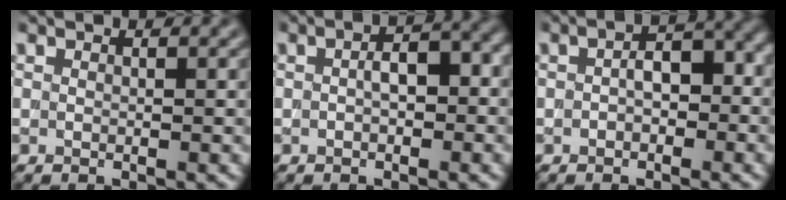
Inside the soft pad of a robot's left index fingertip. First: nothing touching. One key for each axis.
{"total": 3.4, "fx": 0.0, "fy": 1.5, "fz": 3.0, "tx": -0.048, "ty": 0.007, "tz": -0.001}
{"total": 3.2, "fx": -0.3, "fy": 1.6, "fz": 2.7, "tx": -0.043, "ty": 0.011, "tz": -0.010}